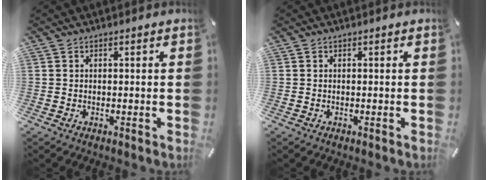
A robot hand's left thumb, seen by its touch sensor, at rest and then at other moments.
{"total": 0.0}